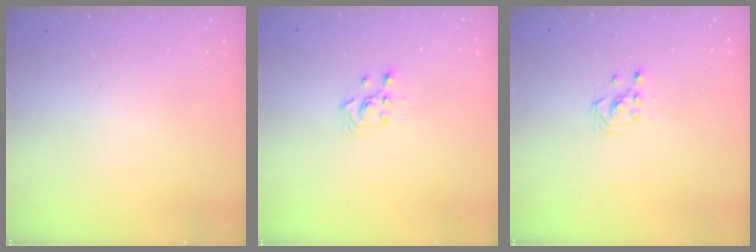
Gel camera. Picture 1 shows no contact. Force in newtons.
{"total": 3.1, "press": 3.0, "slide": 0.9}
{"total": 3.0, "press": 3.0, "slide": 0.4}